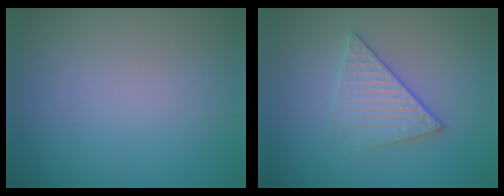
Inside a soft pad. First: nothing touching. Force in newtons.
{"total": 2.7, "press": 2.4, "slide": 1.2}